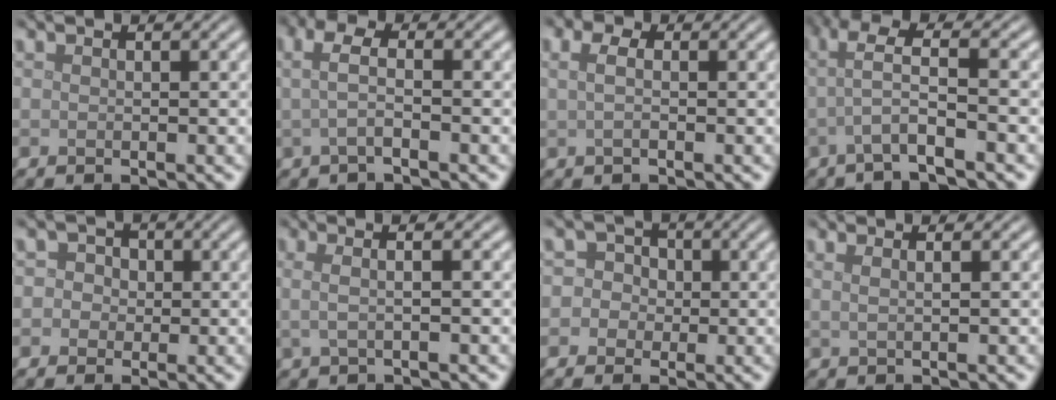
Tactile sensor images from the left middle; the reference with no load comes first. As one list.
[{"total": 2.4, "force": [-0.2, 0.8, 2.3], "torque": [-0.048, 0.002, -0.008]}, {"total": 2.4, "force": [0.5, 1.5, 1.8], "torque": [-0.032, 0.001, -0.004]}, {"total": 4.4, "force": [-0.7, 0.7, 4.3], "torque": [-0.081, 0.007, -0.018]}, {"total": 3.3, "force": [0.6, 3.1, 1.2], "torque": [0.009, 0.019, -0.015]}, {"total": 3.4, "force": [0.6, 1.4, 3.0], "torque": [-0.042, 0.008, -0.012]}, {"total": 4.3, "force": [0.2, 4.1, 1.2], "torque": [0.011, 0.035, -0.028]}, {"total": 3.0, "force": [1.3, 1.5, 2.2], "torque": [-0.018, 0.012, -0.008]}]